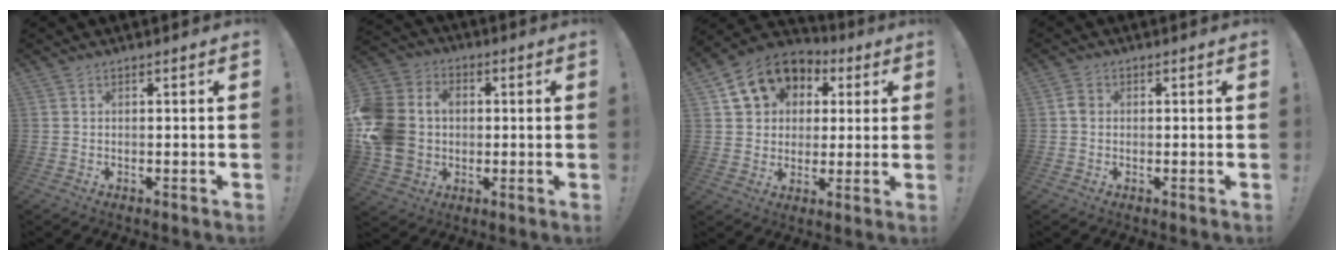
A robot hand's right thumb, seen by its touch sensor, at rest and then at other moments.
{"total": 15.3, "force": [-0.3, 13.0, 8.1], "torque": [-0.160, 0.012, 0.000]}
{"total": 13.6, "force": [5.8, 11.0, 5.5], "torque": [-0.083, -0.023, 0.119]}
{"total": 2.5, "force": [-0.1, 2.1, 1.3], "torque": [-0.019, 0.005, -0.002]}